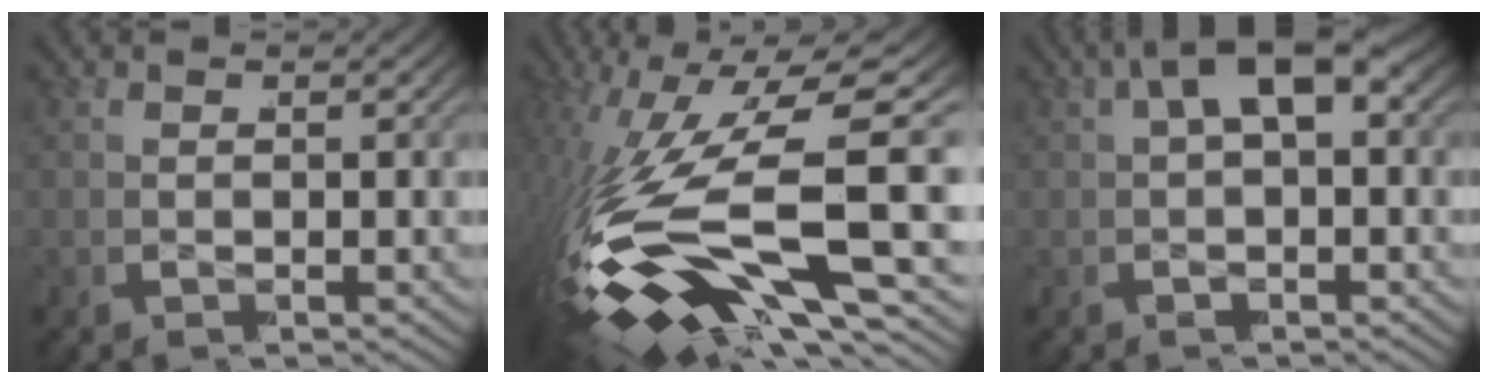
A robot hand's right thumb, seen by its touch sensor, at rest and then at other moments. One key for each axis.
{"total": 15.4, "fx": -4.6, "fy": 6.8, "fz": 13.0, "tx": -0.291, "ty": -0.034, "tz": -0.051}
{"total": 6.7, "fx": 1.0, "fy": 3.2, "fz": 5.7, "tx": -0.088, "ty": 0.015, "tz": 0.010}